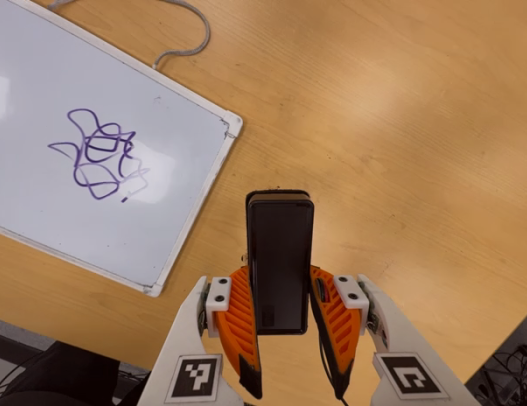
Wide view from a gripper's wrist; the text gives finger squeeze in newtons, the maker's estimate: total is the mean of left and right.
{"total": 5.2, "left": 3.9, "right": 6.6}